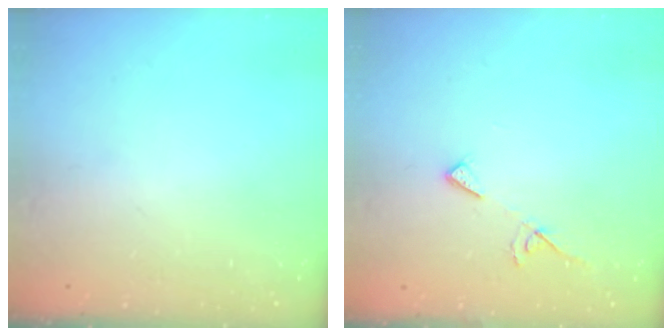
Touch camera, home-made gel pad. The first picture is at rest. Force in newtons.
{"total": 7.7, "press": 7.7, "slide": 0.6}